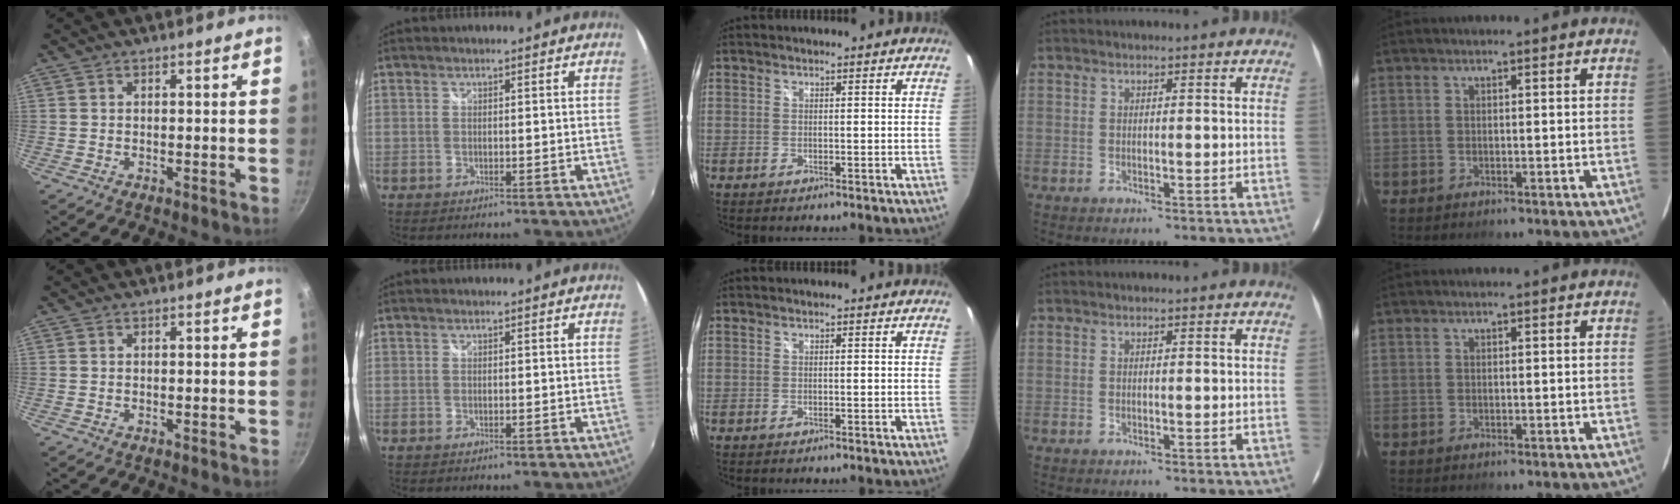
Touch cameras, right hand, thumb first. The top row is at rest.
{}